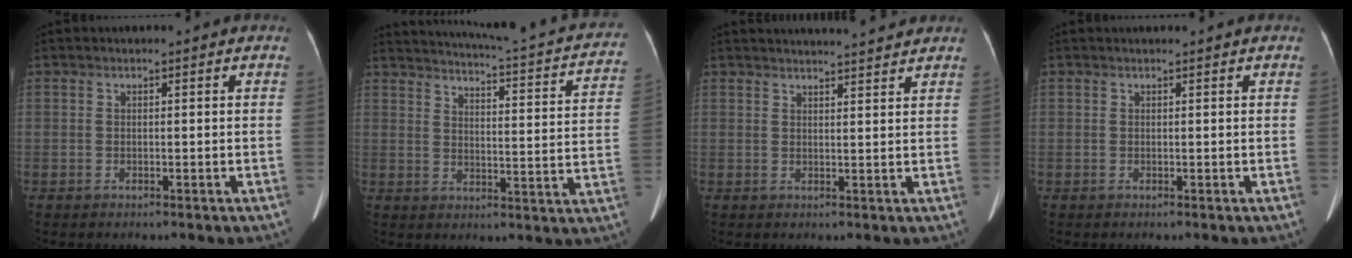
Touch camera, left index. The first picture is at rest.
{"total": 22.2, "force": [19.5, 2.8, 10.2], "torque": [-0.144, -0.033, 0.222]}
{"total": 8.4, "force": [8.0, 0.0, 2.4], "torque": [-0.035, 0.013, 0.098]}
{"total": 1.0, "force": [0.9, -0.2, 0.3], "torque": [-0.007, 0.010, 0.018]}